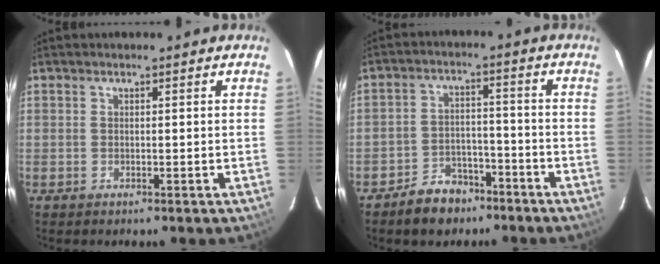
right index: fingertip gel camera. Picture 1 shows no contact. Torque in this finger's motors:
{"motor_torque": [0.30, -0.28, -0.16, -0.09]}